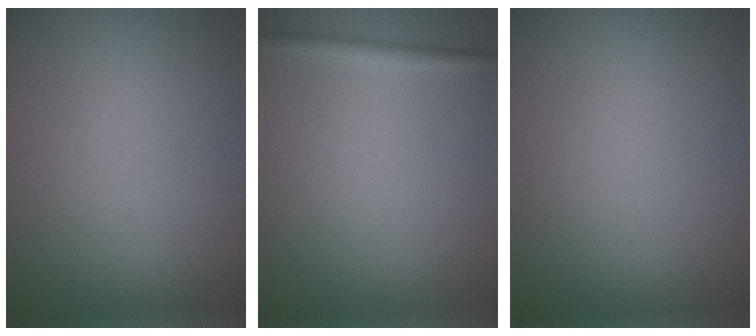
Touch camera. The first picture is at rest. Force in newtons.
{"total": 1.3, "press": 1.3, "slide": 0.1}
{"total": 0.0}